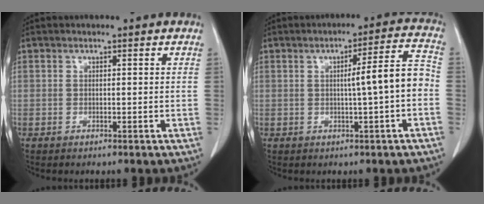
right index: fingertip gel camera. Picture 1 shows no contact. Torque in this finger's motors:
{"motor_torque": [0.71, -0.18, 0.29, 0.10]}